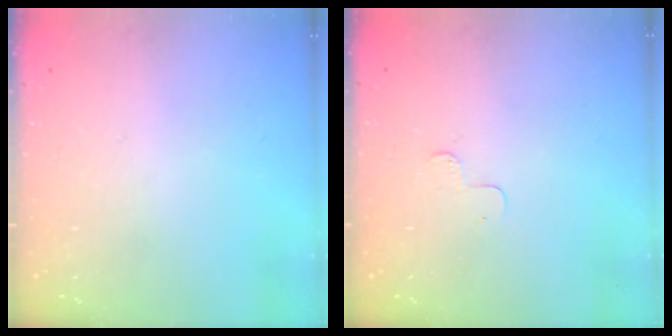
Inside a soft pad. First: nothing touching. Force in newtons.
{"total": 3.6, "press": 3.6, "slide": 0.4}